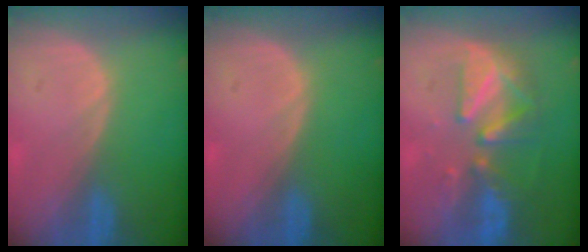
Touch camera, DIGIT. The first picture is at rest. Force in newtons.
{"total": 0.0}
{"total": 8.3, "press": 8.1, "slide": 1.9}